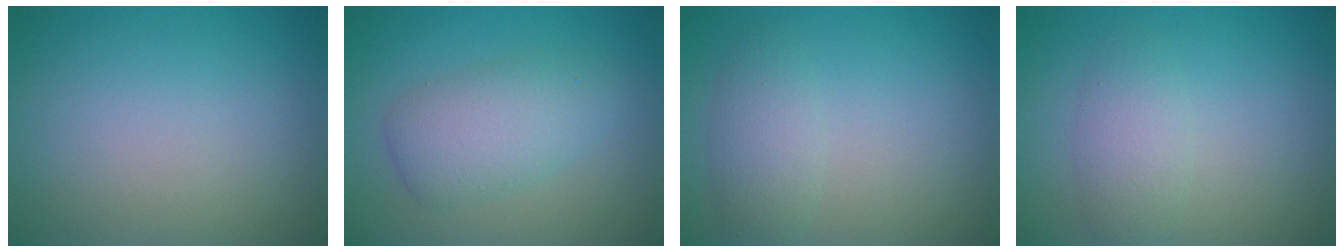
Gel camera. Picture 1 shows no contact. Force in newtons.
{"total": 4.4, "press": 4.4, "slide": 0.1}
{"total": 2.3, "press": 2.3, "slide": 0.0}
{"total": 2.5, "press": 2.5, "slide": 0.2}